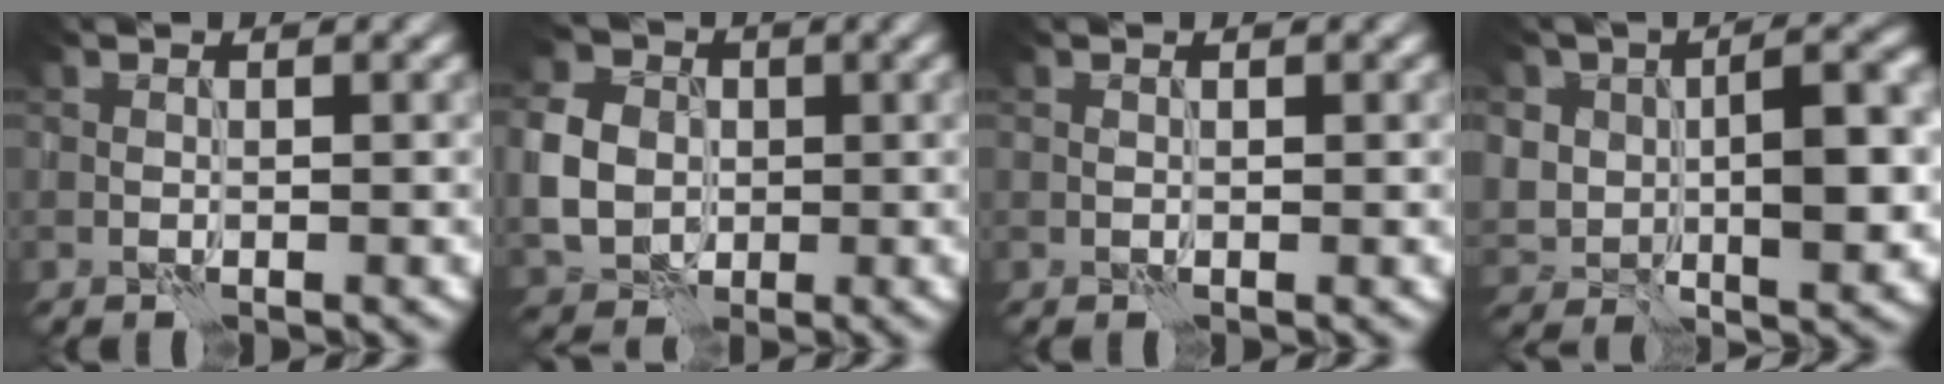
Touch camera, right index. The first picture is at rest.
{"total": 5.8, "force": [-0.1, 4.9, 3.0], "torque": [-0.074, 0.006, -0.008]}
{"total": 0.0}
{"total": 8.7, "force": [0.5, 5.4, 6.8], "torque": [-0.116, -0.001, 0.010]}